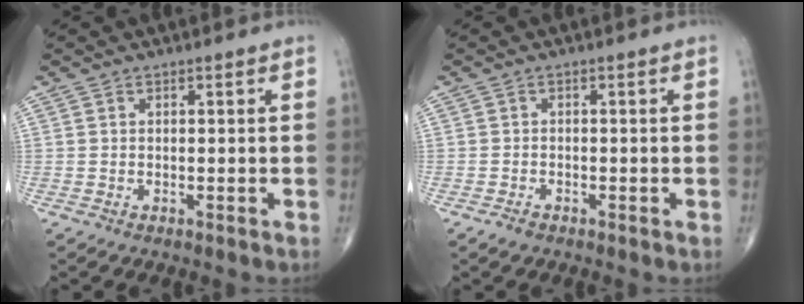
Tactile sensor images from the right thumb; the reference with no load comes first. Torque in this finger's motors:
{"motor_torque": [0.16, 0.17, -0.16, -0.16, -0.02]}